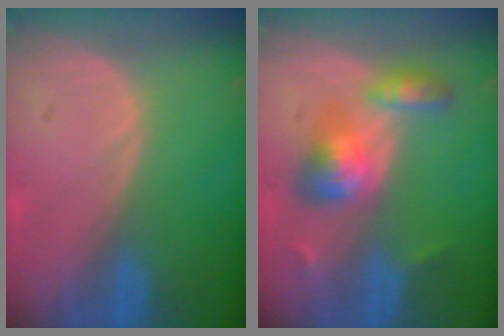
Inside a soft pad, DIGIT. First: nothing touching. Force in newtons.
{"total": 6.0, "press": 6.0, "slide": 0.5}